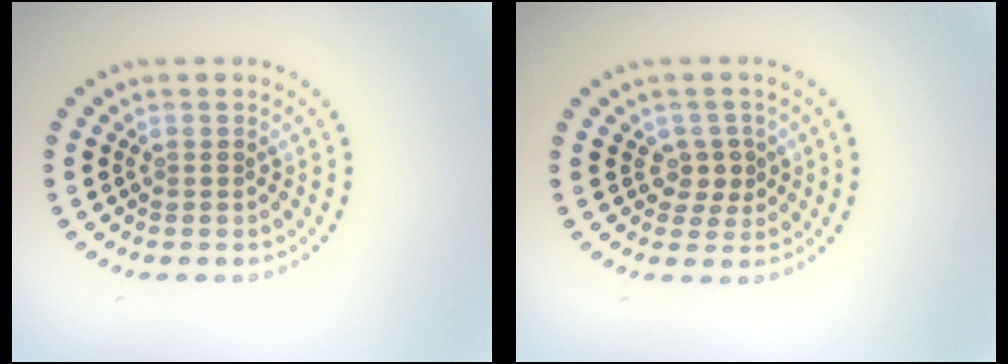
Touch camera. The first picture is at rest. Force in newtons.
{"total": 1.8, "press": 1.5, "slide": 1.0}